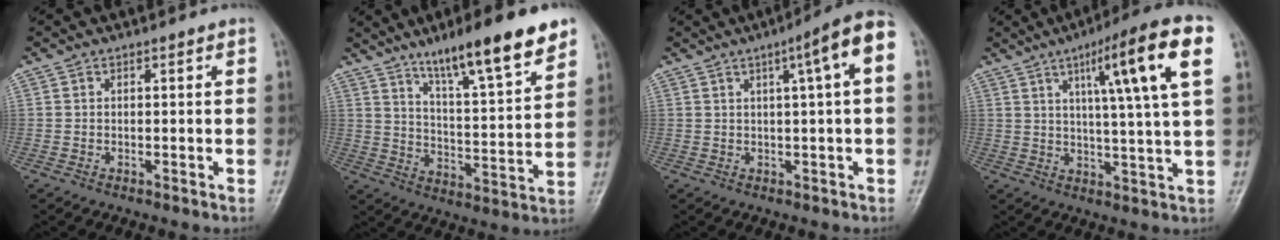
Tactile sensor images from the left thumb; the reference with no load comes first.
{"total": 17.3, "force": [11.7, 3.1, 12.4], "torque": [-0.170, -0.058, 0.189]}
{"total": 8.2, "force": [2.2, 0.8, 7.8], "torque": [-0.116, 0.022, 0.026]}
{"total": 16.1, "force": [6.1, 1.3, 14.8], "torque": [-0.227, -0.006, 0.088]}